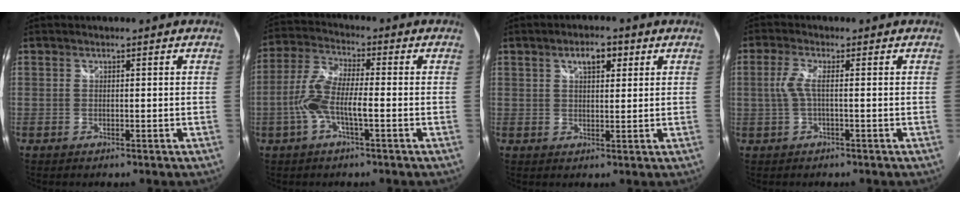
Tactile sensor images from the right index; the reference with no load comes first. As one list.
[{"total": 9.1, "force": [-2.3, 2.1, 8.5], "torque": [-0.188, 0.006, -0.048]}, {"total": 4.4, "force": [2.1, 2.2, 3.2], "torque": [-0.050, 0.010, 0.035]}, {"total": 3.3, "force": [-0.4, 0.2, 3.2], "torque": [-0.071, 0.003, -0.005]}]